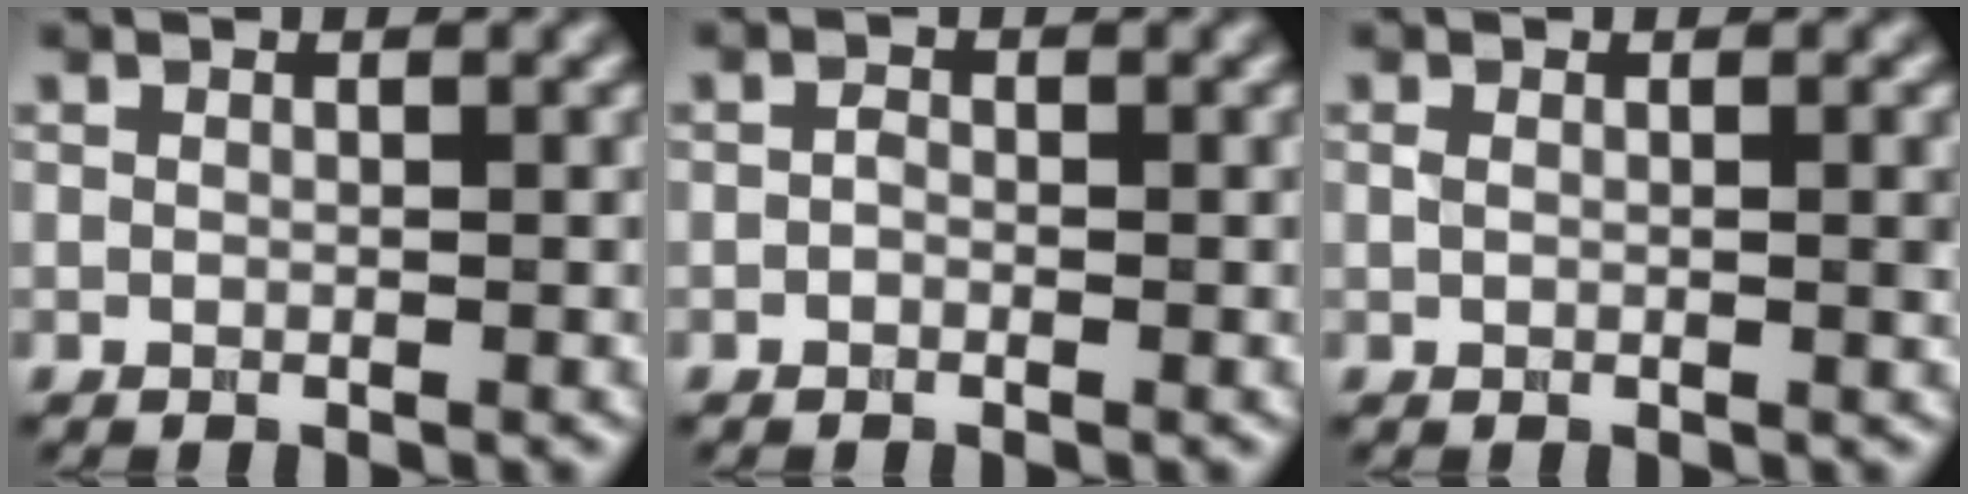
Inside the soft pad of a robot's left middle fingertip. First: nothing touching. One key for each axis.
{"total": 0.7, "fx": -0.2, "fy": 0.5, "fz": 0.5, "tx": -0.008, "ty": 0.000, "tz": -0.007}
{"total": 2.0, "fx": 0.3, "fy": 0.8, "fz": 1.8, "tx": -0.030, "ty": -0.002, "tz": 0.007}